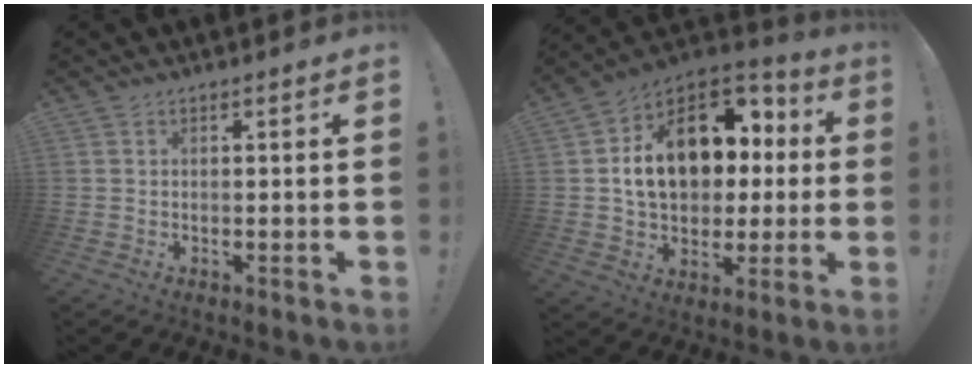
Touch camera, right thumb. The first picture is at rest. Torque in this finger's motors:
{"motor_torque": [1.15, 0.89, 0.16, 0.42, 0.21]}